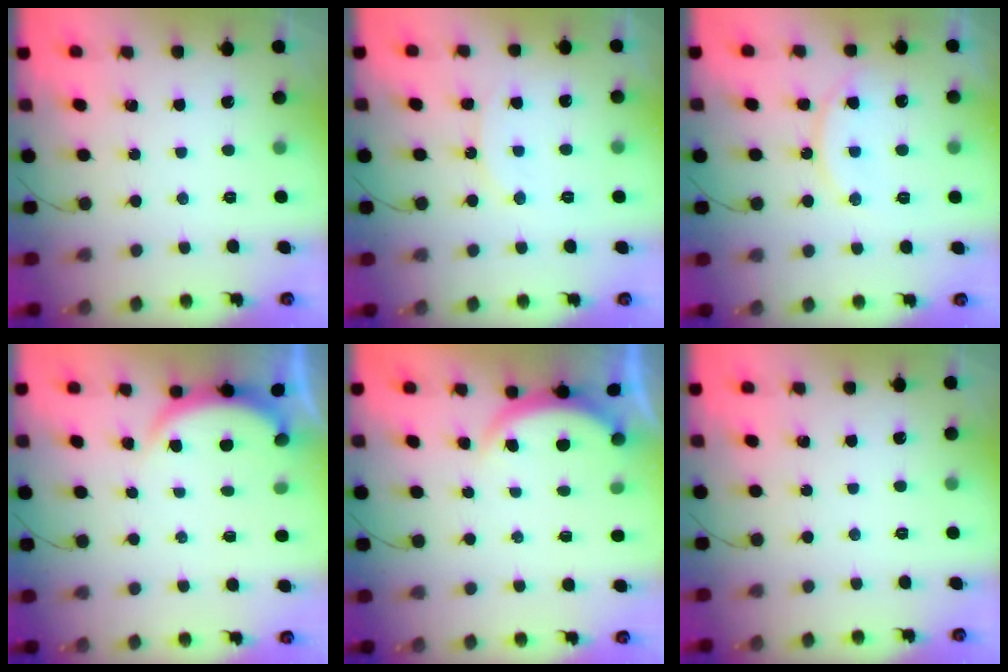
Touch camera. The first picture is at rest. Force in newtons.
{"total": 7.6, "press": 7.6, "slide": 0.7}
{"total": 13.4, "press": 13.4, "slide": 1.0}
{"total": 2.8, "press": 2.8, "slide": 0.6}
{"total": 4.1, "press": 4.1, "slide": 0.6}
{"total": 0.0}